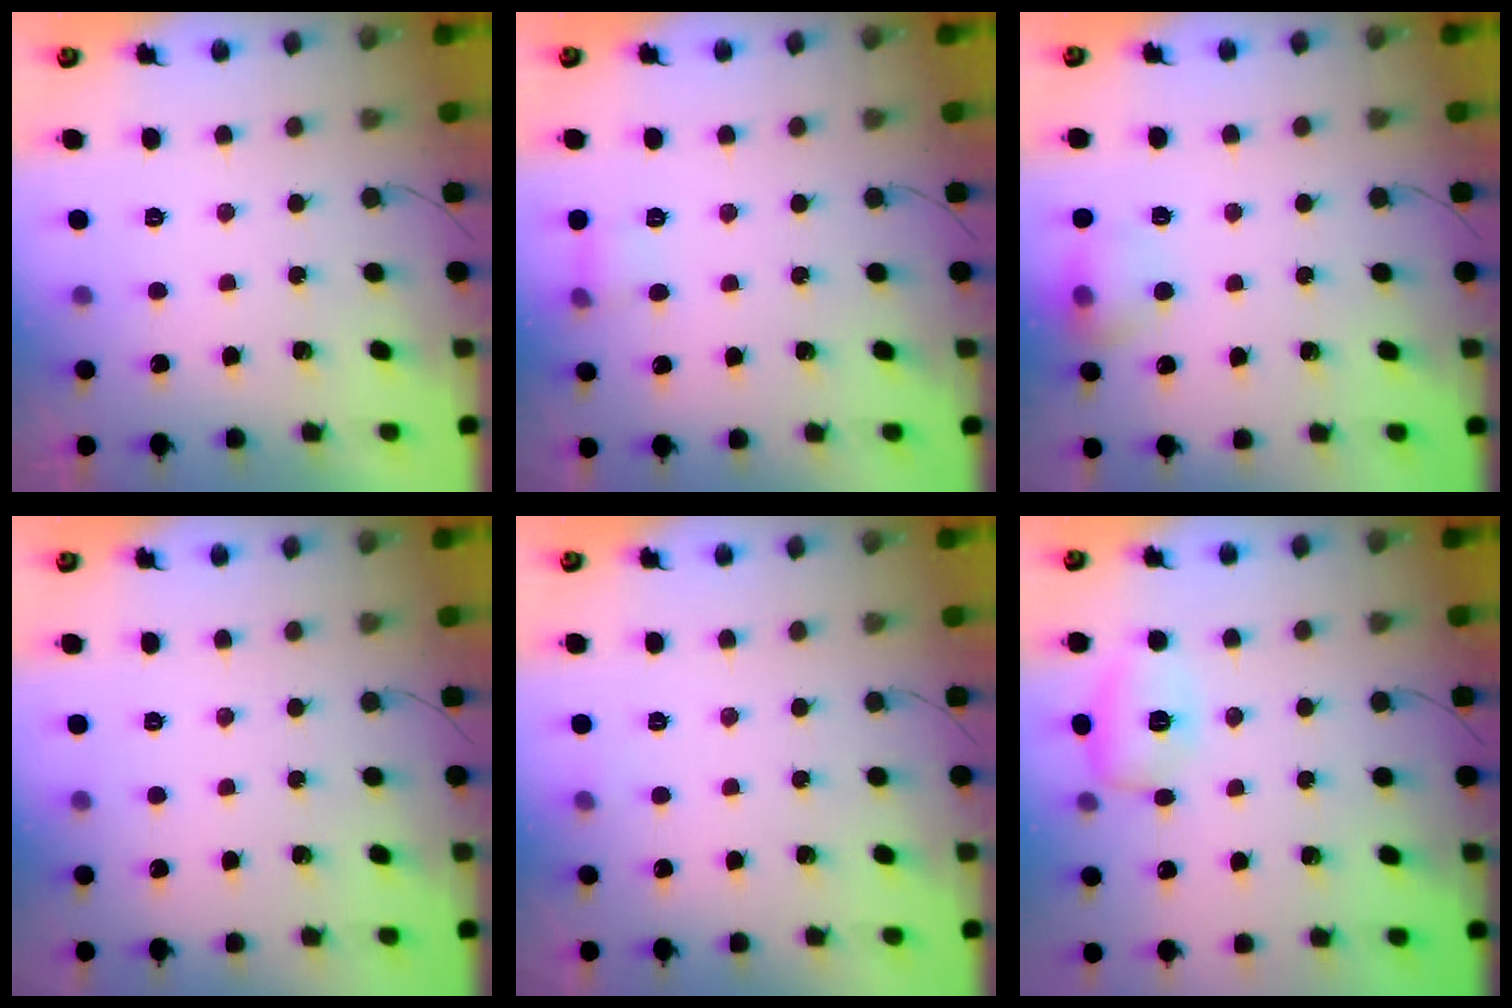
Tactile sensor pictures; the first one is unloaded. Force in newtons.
{"total": 5.6, "press": 5.4, "slide": 1.7}
{"total": 10.0, "press": 9.9, "slide": 1.3}
{"total": 2.4, "press": 1.6, "slide": 1.8}
{"total": 7.2, "press": 2.7, "slide": 6.7}
{"total": 7.5, "press": 7.4, "slide": 1.6}